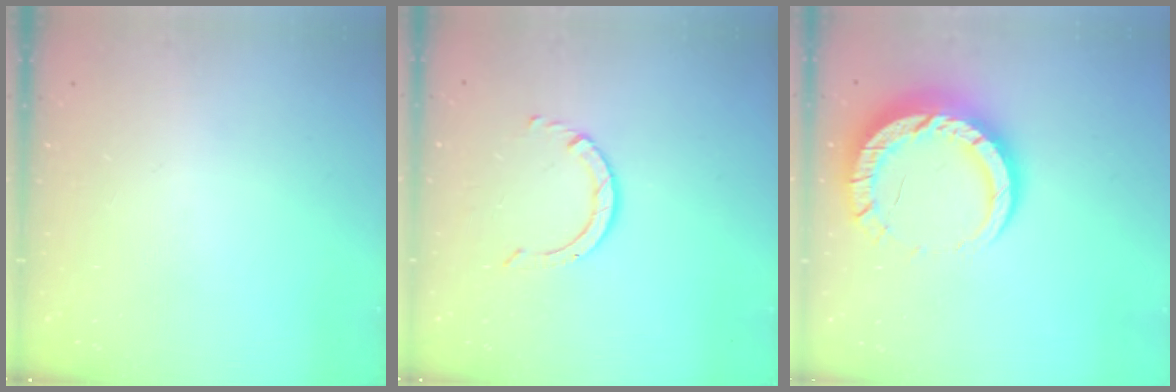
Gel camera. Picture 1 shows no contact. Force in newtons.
{"total": 3.2, "press": 3.1, "slide": 0.4}
{"total": 14.0, "press": 14.0, "slide": 1.3}